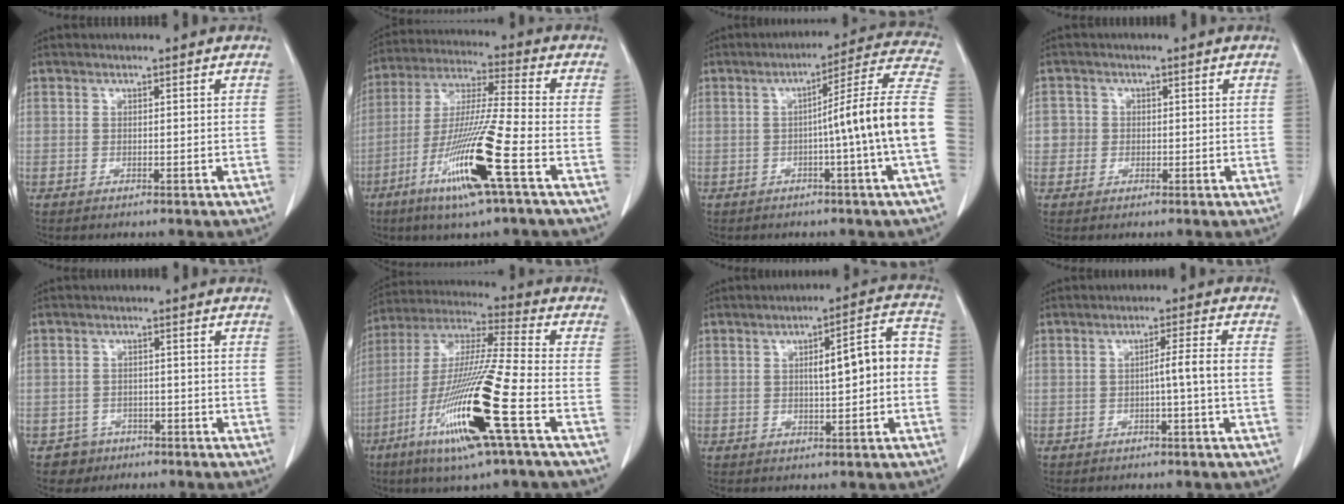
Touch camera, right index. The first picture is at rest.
{"total": 15.6, "force": [-6.7, -0.5, 14.1], "torque": [-0.285, -0.023, -0.128]}
{"total": 14.6, "force": [-1.9, -2.5, 14.2], "torque": [-0.181, 0.016, -0.037]}
{"total": 2.5, "force": [0.0, 2.5, 0.1], "torque": [0.014, 0.007, -0.004]}
{"total": 3.3, "force": [-1.8, 2.7, -0.5], "torque": [0.016, 0.015, -0.030]}
{"total": 19.3, "force": [-7.6, -0.3, 17.8], "torque": [-0.379, -0.035, -0.151]}
{"total": 8.5, "force": [0.0, 1.6, 8.3], "torque": [-0.109, 0.031, -0.001]}
{"total": 3.6, "force": [-0.8, -0.8, 3.4], "torque": [-0.046, 0.008, -0.013]}